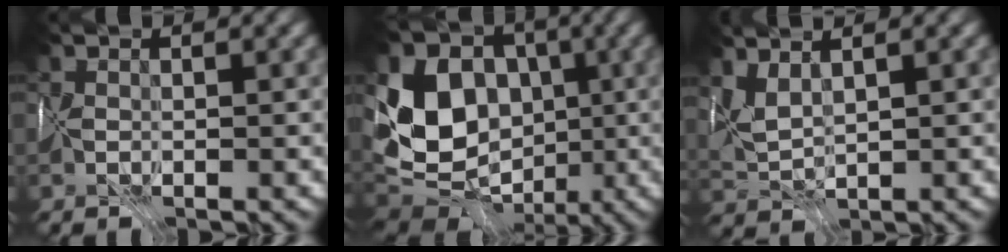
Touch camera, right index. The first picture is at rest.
{"total": 9.6, "force": [0.9, 8.0, 5.2], "torque": [-0.107, -0.003, -0.002]}
{"total": 2.1, "force": [2.0, -0.4, 0.6], "torque": [-0.030, 0.010, 0.043]}